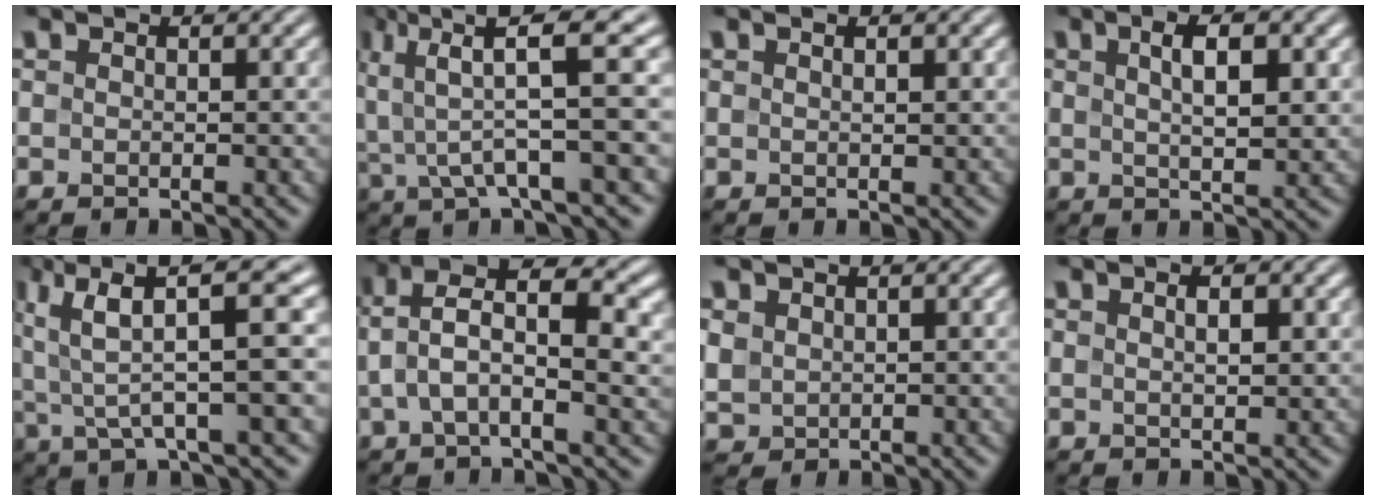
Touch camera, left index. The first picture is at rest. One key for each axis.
{"total": 7.4, "fx": 3.0, "fy": 1.3, "fz": 6.6, "tx": -0.118, "ty": 0.016, "tz": 0.053}
{"total": 0.8, "fx": 0.5, "fy": 0.2, "fz": 0.6, "tx": -0.011, "ty": 0.001, "tz": 0.009}
{"total": 3.7, "fx": 1.2, "fy": 1.3, "fz": 3.3, "tx": -0.058, "ty": 0.004, "tz": 0.024}
{"total": 7.9, "fx": 2.8, "fy": 1.8, "fz": 7.1, "tx": -0.131, "ty": 0.012, "tz": 0.049}
{"total": 6.5, "fx": 1.1, "fy": 2.8, "fz": 5.7, "tx": -0.114, "ty": 0.016, "tz": 0.011}
{"total": 2.1, "fx": 0.7, "fy": 1.8, "fz": 0.7, "tx": -0.025, "ty": -0.002, "tz": 0.018}
{"total": 1.6, "fx": 0.6, "fy": 0.7, "fz": 1.3, "tx": -0.024, "ty": 0.000, "tz": 0.013}